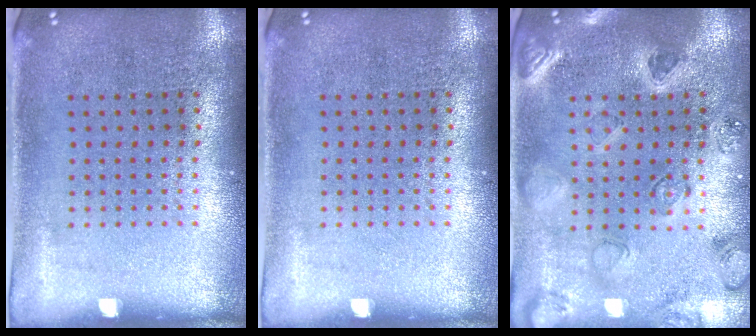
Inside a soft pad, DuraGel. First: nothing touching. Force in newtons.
{"total": 0.0}
{"total": 1.1, "press": 1.1, "slide": 0.3}